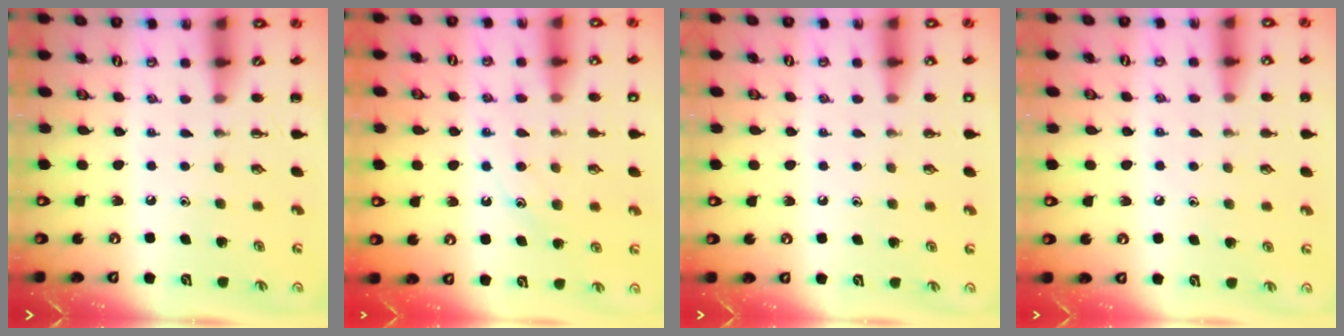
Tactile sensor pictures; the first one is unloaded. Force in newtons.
{"total": 12.1, "press": 12.1, "slide": 1.0}
{"total": 3.4, "press": 2.5, "slide": 2.3}
{"total": 6.2, "press": 6.0, "slide": 1.8}